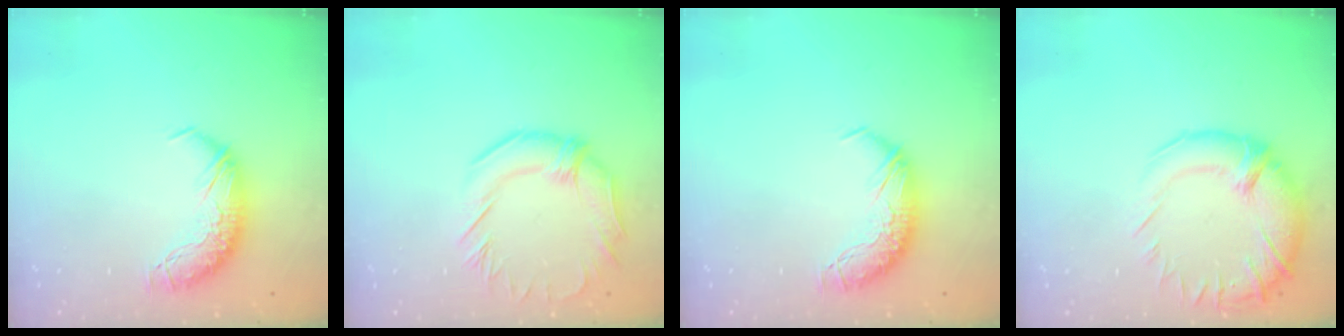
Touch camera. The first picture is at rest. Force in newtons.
{"total": 2.6, "press": 2.2, "slide": 1.4}
{"total": 0.0}
{"total": 4.6, "press": 3.2, "slide": 3.4}